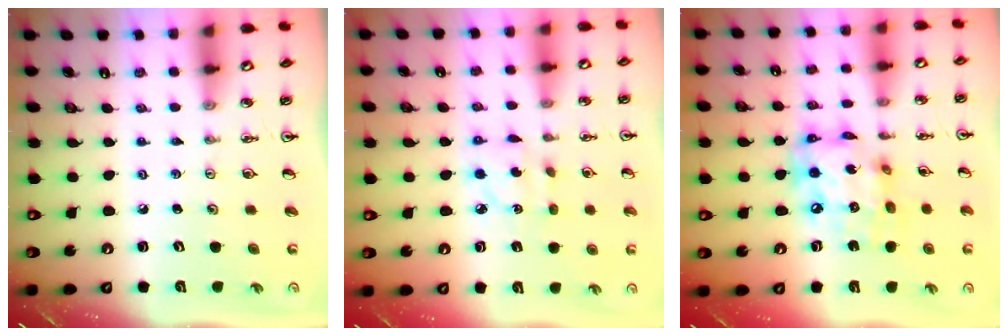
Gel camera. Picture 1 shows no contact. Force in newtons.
{"total": 6.0, "press": 6.0, "slide": 0.1}
{"total": 14.6, "press": 14.5, "slide": 1.2}